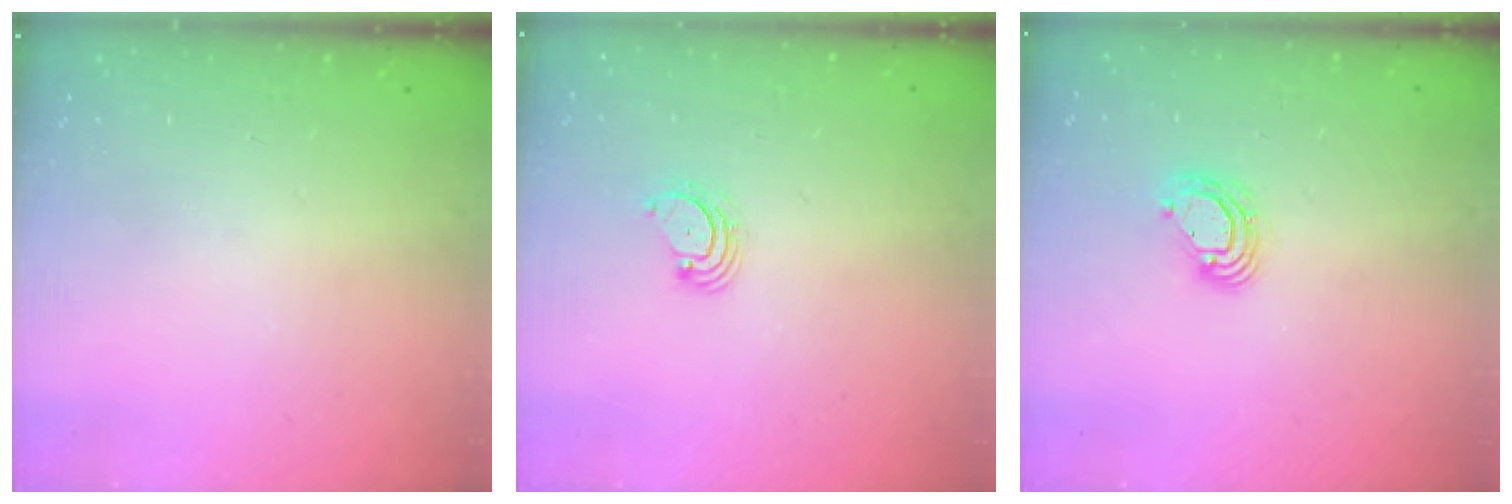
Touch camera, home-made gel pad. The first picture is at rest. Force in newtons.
{"total": 3.3, "press": 3.3, "slide": 0.6}
{"total": 7.3, "press": 7.2, "slide": 1.1}